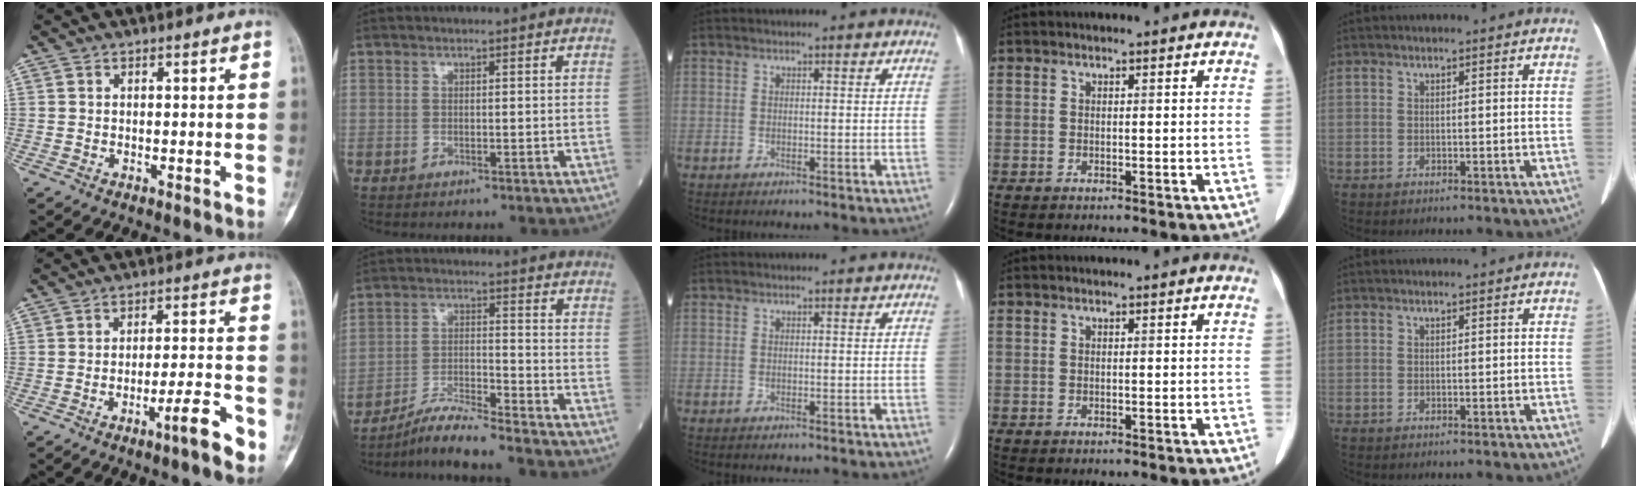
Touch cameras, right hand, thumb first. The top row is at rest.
{"thumb": {"total": 7.0, "force": [-3.9, 0.8, 5.7], "torque": [-0.089, 0.026, -0.058]}, "index": {"total": 7.7, "force": [-7.1, -0.8, 2.8], "torque": [-0.053, -0.011, -0.132]}}